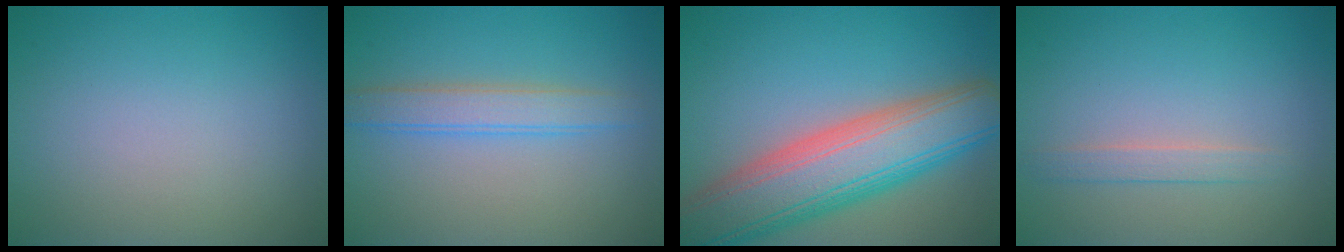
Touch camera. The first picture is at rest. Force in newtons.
{"total": 2.9, "press": 2.9, "slide": 0.0}
{"total": 10.8, "press": 10.7, "slide": 0.8}
{"total": 1.5, "press": 1.5, "slide": 0.1}